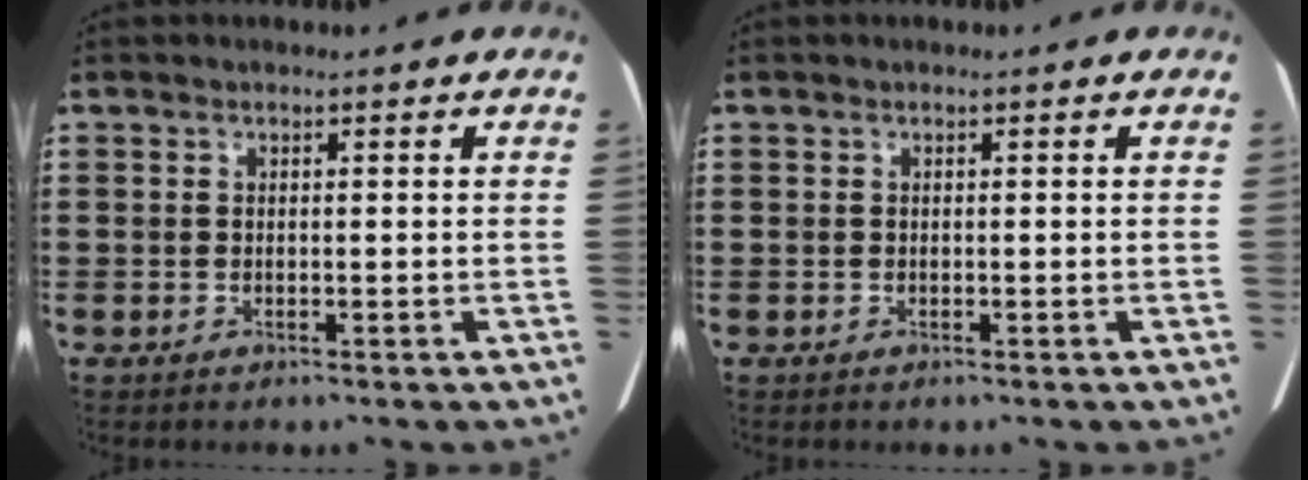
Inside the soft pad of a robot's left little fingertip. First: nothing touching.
{"total": 0.0}